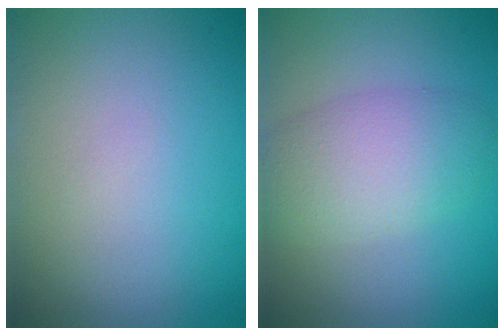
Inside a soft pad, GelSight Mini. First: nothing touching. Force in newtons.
{"total": 5.1, "press": 5.1, "slide": 0.2}